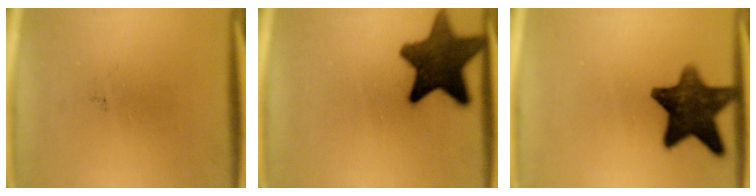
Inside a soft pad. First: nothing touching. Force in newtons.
{"total": 13.3}
{"total": 12.3}